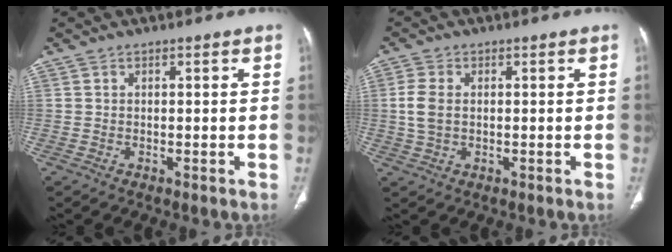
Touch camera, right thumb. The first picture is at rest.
{"total": 4.5, "force": [0.3, 2.9, 3.5], "torque": [-0.083, 0.005, 0.005]}